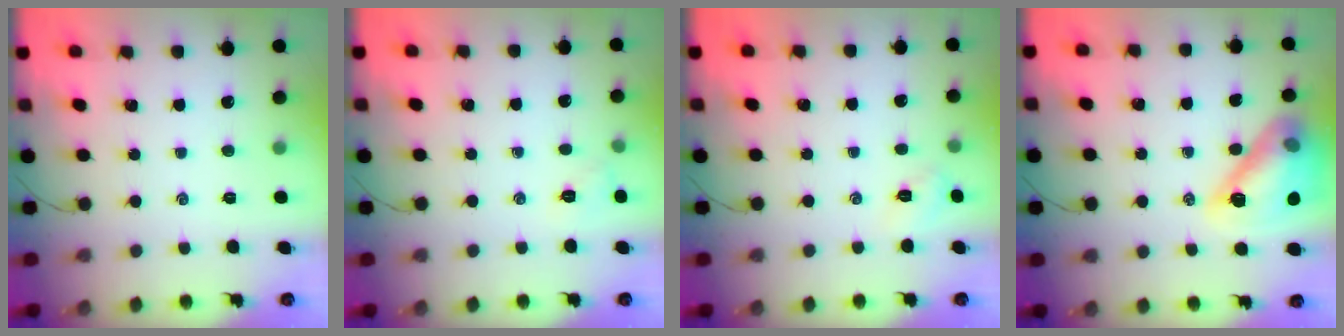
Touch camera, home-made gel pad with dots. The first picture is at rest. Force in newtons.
{"total": 5.1, "press": 4.9, "slide": 1.5}
{"total": 2.7, "press": 2.6, "slide": 0.8}
{"total": 17.6, "press": 17.5, "slide": 2.0}